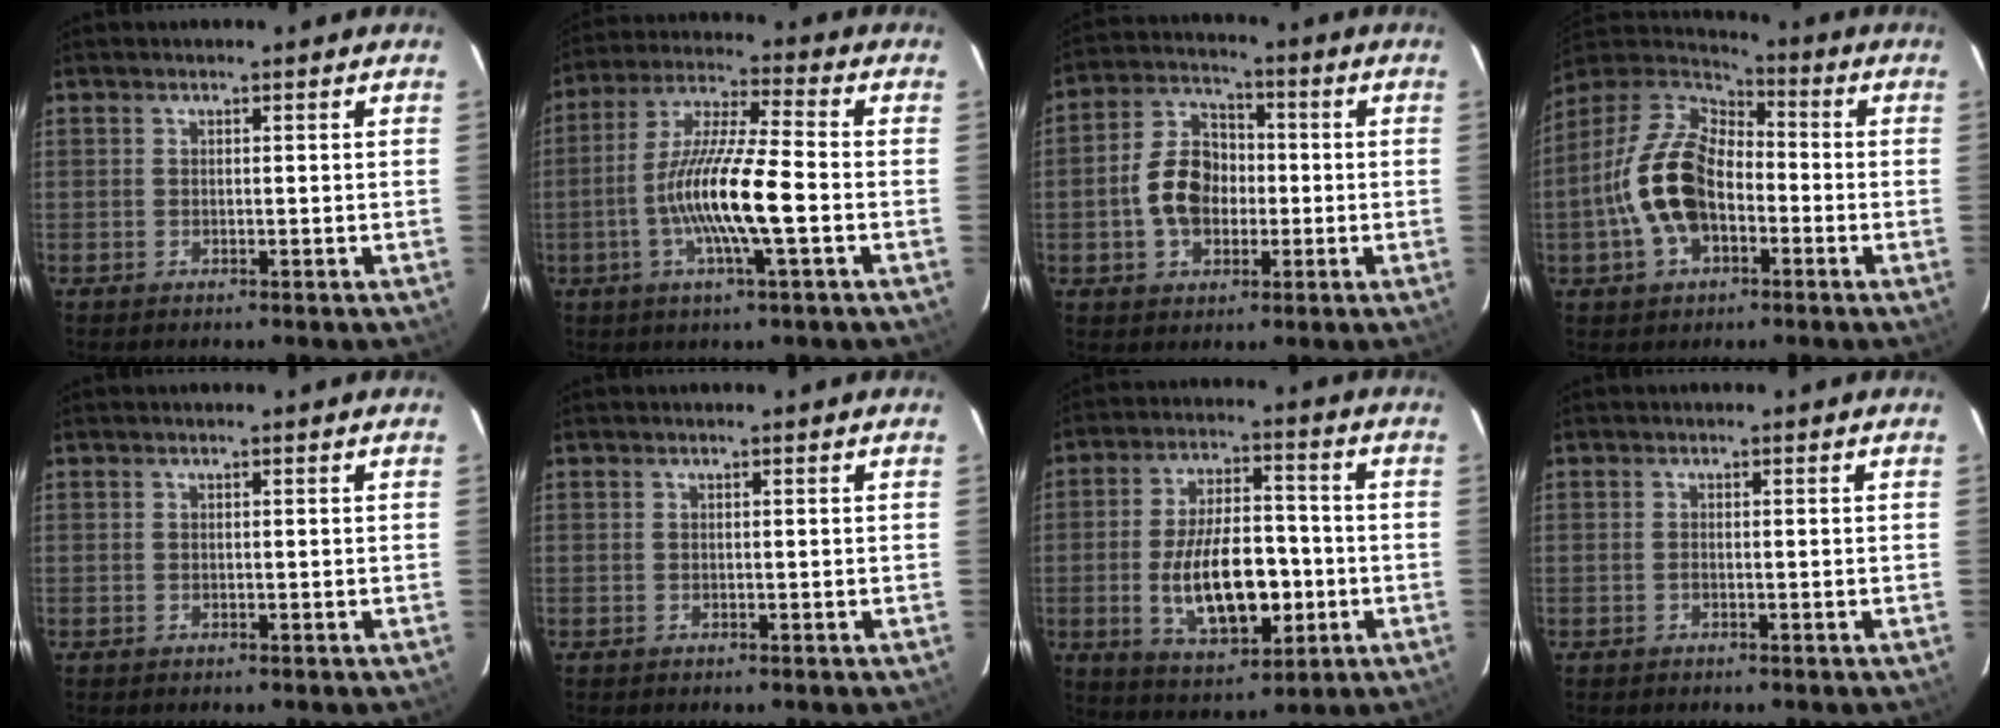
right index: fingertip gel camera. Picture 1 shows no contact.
{"total": 13.9, "force": [-3.5, 1.3, 13.4], "torque": [-0.261, -0.001, -0.070]}
{"total": 10.4, "force": [-1.6, 7.5, 7.0], "torque": [-0.139, 0.027, -0.022]}
{"total": 15.7, "force": [-3.9, 9.9, 11.6], "torque": [-0.241, 0.014, -0.070]}
{"total": 0.0}
{"total": 0.0}
{"total": 15.7, "force": [-3.2, 7.4, 13.4], "torque": [-0.252, 0.003, -0.036]}
{"total": 0.0}